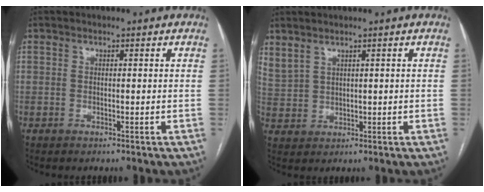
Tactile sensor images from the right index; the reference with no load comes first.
{"total": 5.1, "force": [3.7, 2.6, 2.4], "torque": [-0.063, 0.007, 0.093]}